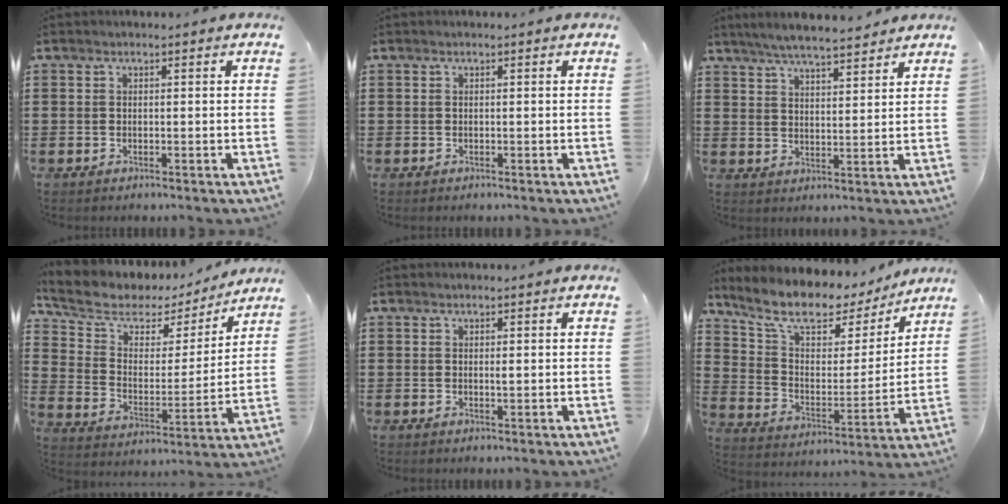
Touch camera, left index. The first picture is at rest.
{"total": 0.0}
{"total": 5.4, "force": [5.1, 0.4, 1.8], "torque": [-0.051, -0.015, 0.093]}
{"total": 6.6, "force": [5.1, 3.7, 2.2], "torque": [-0.079, -0.027, 0.086]}
{"total": 0.7, "force": [0.2, 0.1, 0.7], "torque": [-0.015, -0.001, 0.004]}
{"total": 9.3, "force": [7.7, 3.3, 4.0], "torque": [-0.110, -0.048, 0.130]}